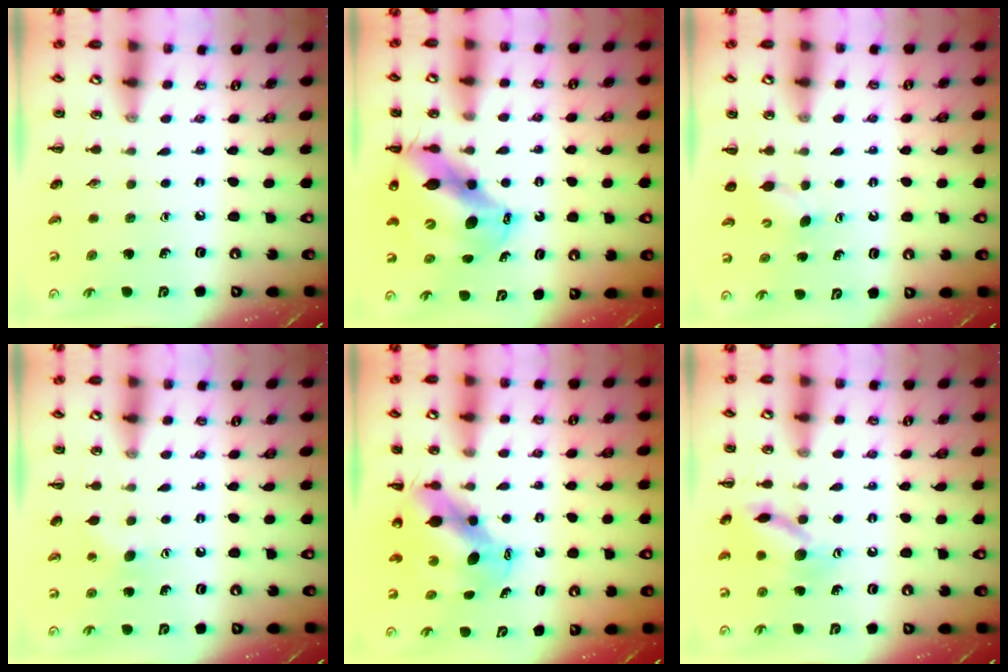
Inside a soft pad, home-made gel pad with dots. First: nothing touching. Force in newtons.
{"total": 14.2, "press": 13.7, "slide": 3.8}
{"total": 3.1, "press": 3.0, "slide": 0.7}
{"total": 5.0, "press": 4.8, "slide": 1.4}
{"total": 7.6, "press": 7.4, "slide": 1.9}
{"total": 13.2, "press": 13.2, "slide": 1.1}